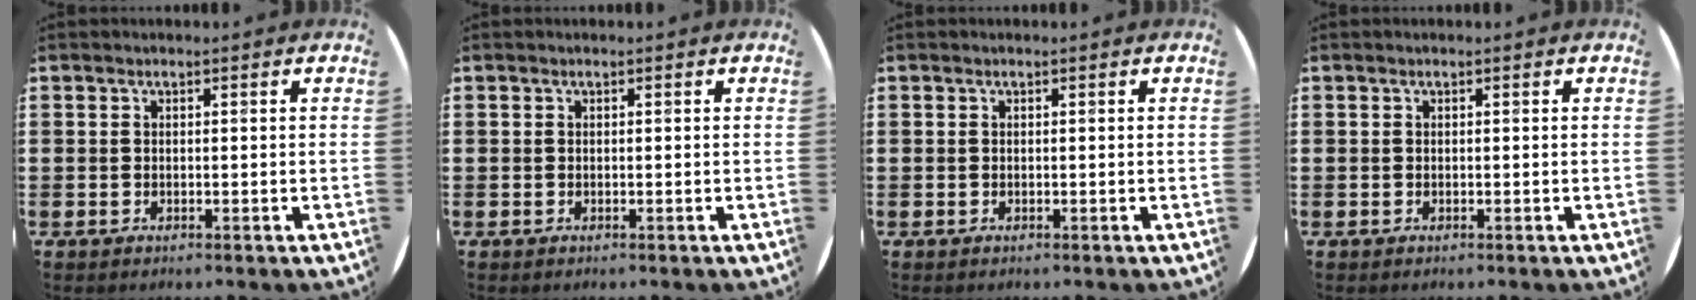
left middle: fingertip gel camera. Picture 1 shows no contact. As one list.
[{"total": 0.0}, {"total": 0.0}, {"total": 0.0}]